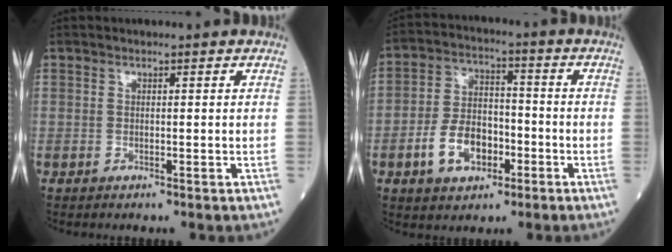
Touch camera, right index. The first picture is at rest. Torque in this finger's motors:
{"motor_torque": [0.77, -0.33, 0.47, 0.14]}